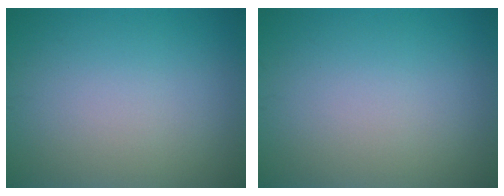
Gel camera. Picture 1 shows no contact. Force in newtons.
{"total": 0.0}